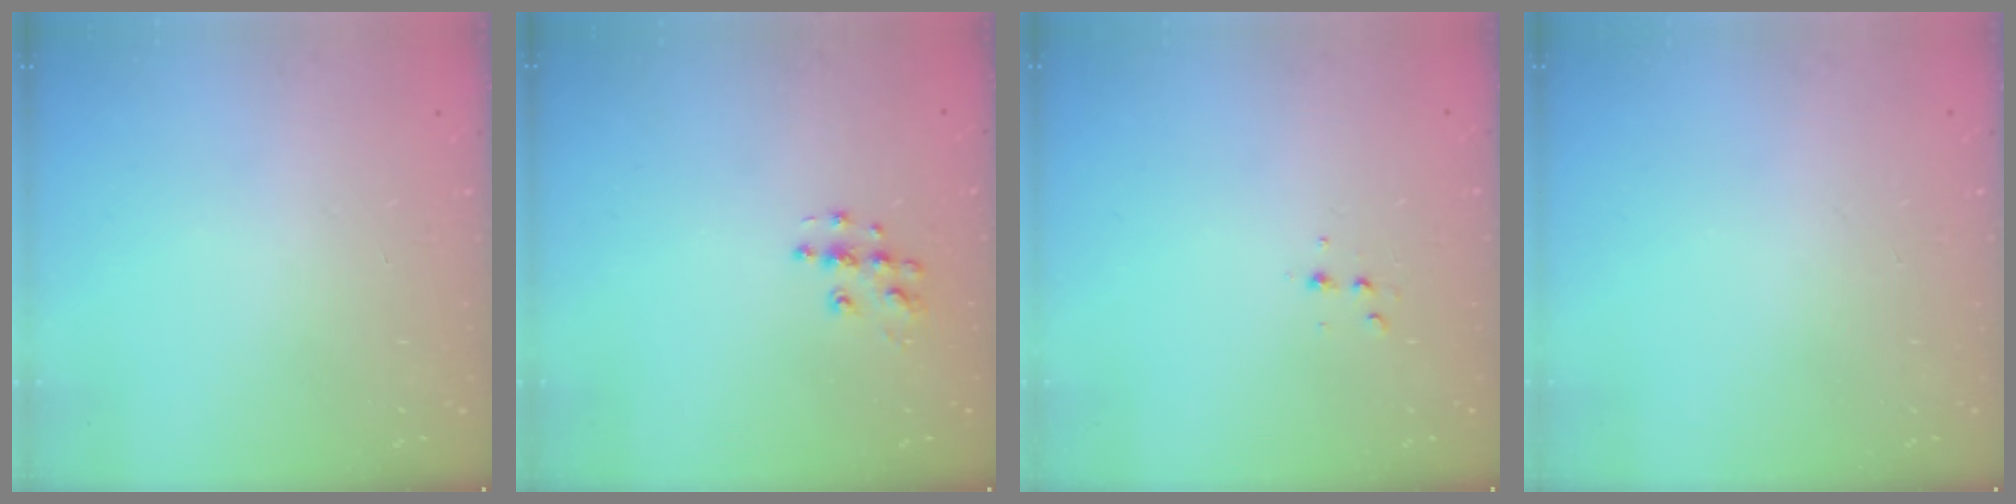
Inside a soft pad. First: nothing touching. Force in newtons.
{"total": 7.9, "press": 7.9, "slide": 0.4}
{"total": 3.7, "press": 3.5, "slide": 1.1}
{"total": 0.0}